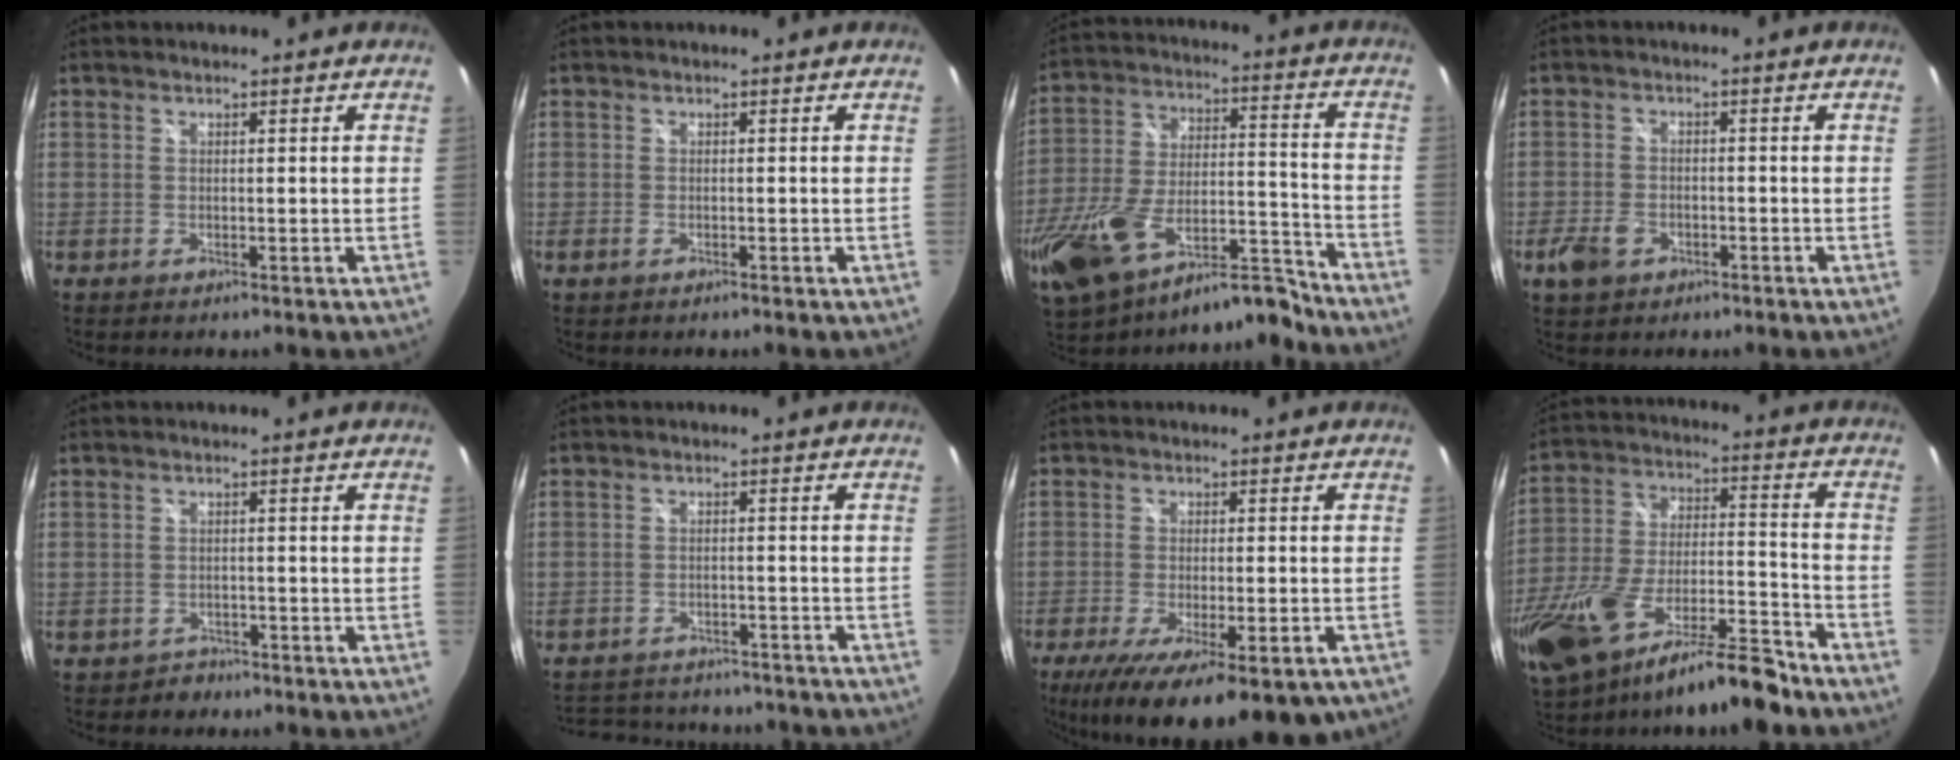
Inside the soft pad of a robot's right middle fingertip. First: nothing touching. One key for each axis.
{"total": 1.0, "fx": -0.8, "fy": 0.3, "fz": 0.5, "tx": -0.012, "ty": -0.002, "tz": -0.015}
{"total": 20.8, "fx": -15.5, "fy": 7.8, "fz": 11.5, "tx": -0.225, "ty": -0.016, "tz": -0.244}
{"total": 5.2, "fx": -2.9, "fy": 3.4, "fz": 2.6, "tx": -0.071, "ty": -0.001, "tz": -0.051}
{"total": 2.6, "fx": -1.8, "fy": 1.8, "fz": 0.0, "tx": -0.007, "ty": 0.003, "tz": -0.026}
{"total": 16.4, "fx": -14.1, "fy": 6.0, "fz": 6.1, "tx": -0.125, "ty": 0.008, "tz": -0.181}
{"total": 18.3, "fx": -11.2, "fy": 6.2, "fz": 13.1, "tx": -0.241, "ty": -0.059, "tz": -0.162}
{"total": 22.2, "fx": -14.3, "fy": 7.1, "fz": 15.3, "tx": -0.314, "ty": -0.038, "tz": -0.235}